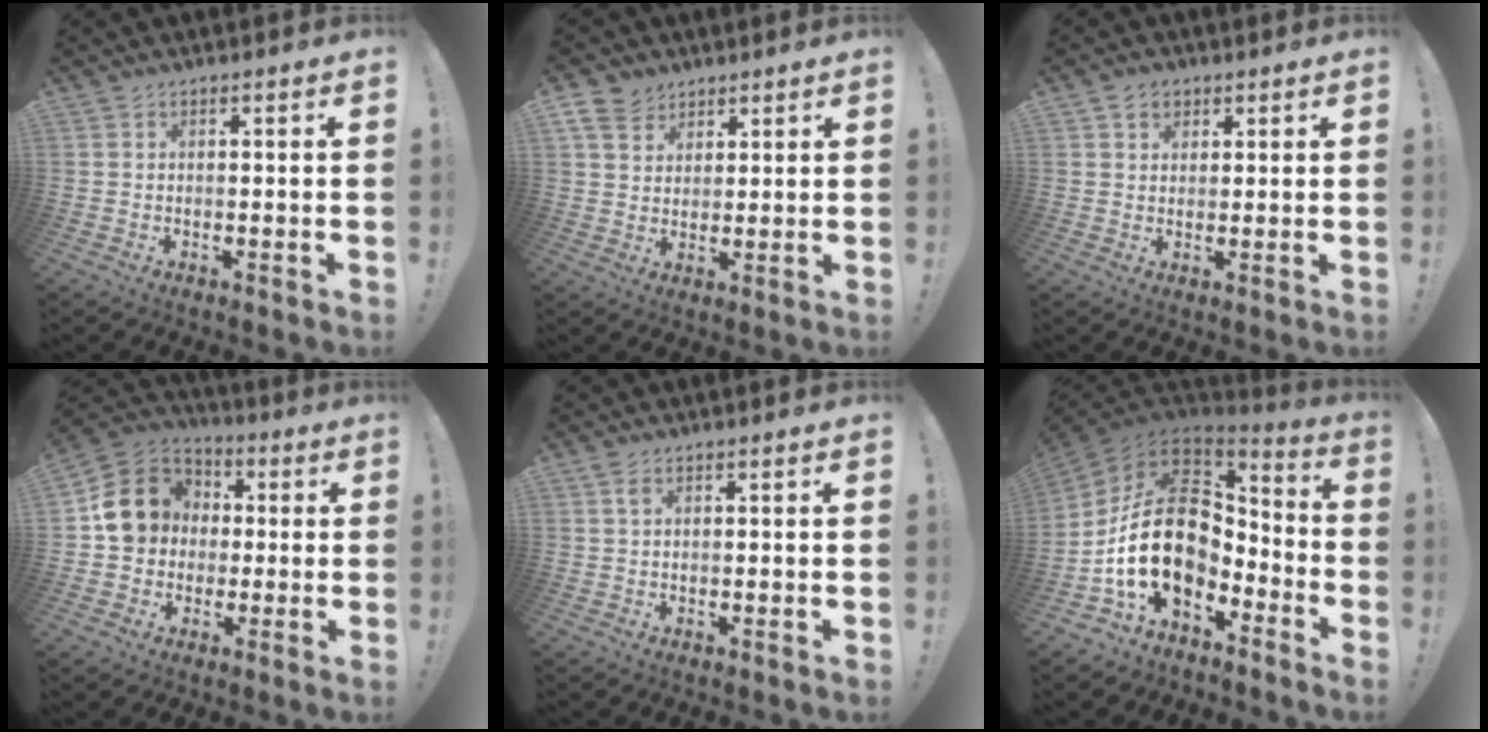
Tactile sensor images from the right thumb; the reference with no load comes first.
{"total": 7.7, "force": [5.2, 5.4, 1.9], "torque": [-0.040, -0.027, 0.104]}
{"total": 3.7, "force": [2.1, 2.9, 1.1], "torque": [-0.007, -0.006, 0.036]}
{"total": 13.3, "force": [1.8, 11.7, 6.3], "torque": [-0.098, 0.013, 0.042]}
{"total": 1.7, "force": [0.7, 0.7, 1.4], "torque": [-0.031, 0.003, 0.011]}
{"total": 22.8, "force": [-0.7, 15.0, 17.2], "torque": [-0.328, 0.006, 0.009]}